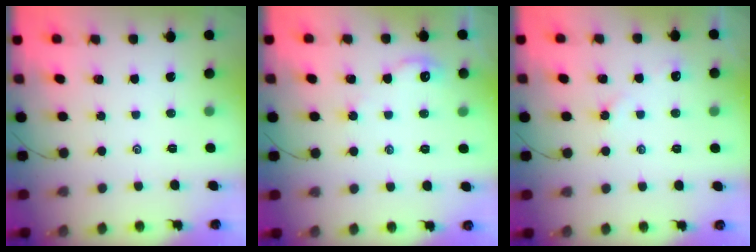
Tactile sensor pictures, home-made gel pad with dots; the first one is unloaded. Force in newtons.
{"total": 3.1, "press": 3.0, "slide": 0.5}
{"total": 3.0, "press": 2.9, "slide": 0.4}